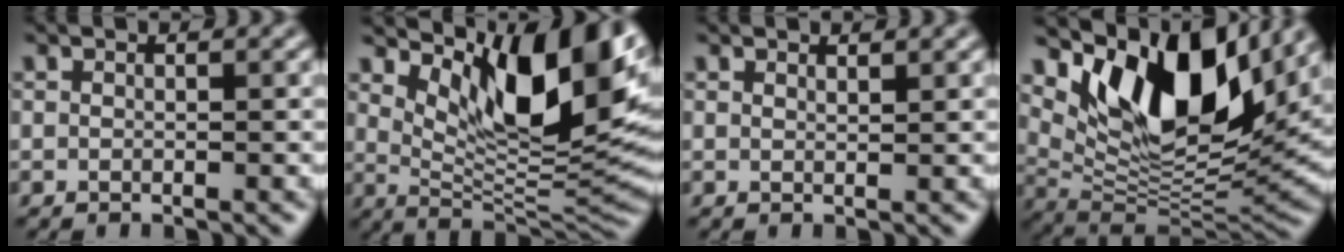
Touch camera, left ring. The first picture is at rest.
{"total": 12.7, "force": [5.3, 5.0, 10.4], "torque": [-0.157, -0.007, 0.100]}
{"total": 0.9, "force": [0.9, 0.1, 0.2], "torque": [-0.002, 0.001, 0.016]}
{"total": 12.8, "force": [6.8, 5.7, 9.2], "torque": [-0.144, -0.006, 0.126]}